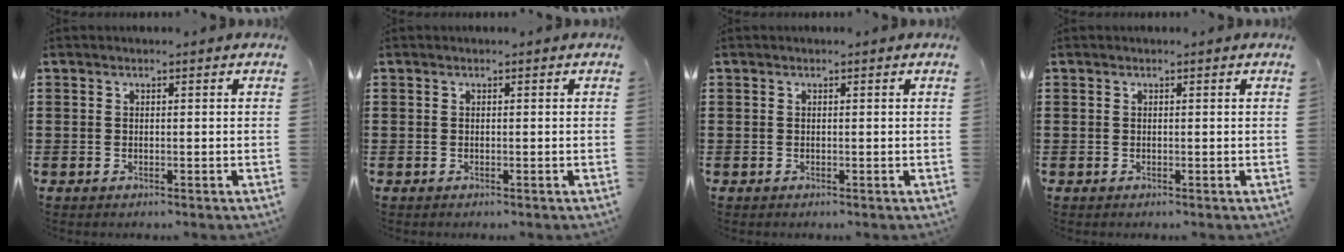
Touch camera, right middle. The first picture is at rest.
{"total": 0.0}
{"total": 0.0}
{"total": 0.0}